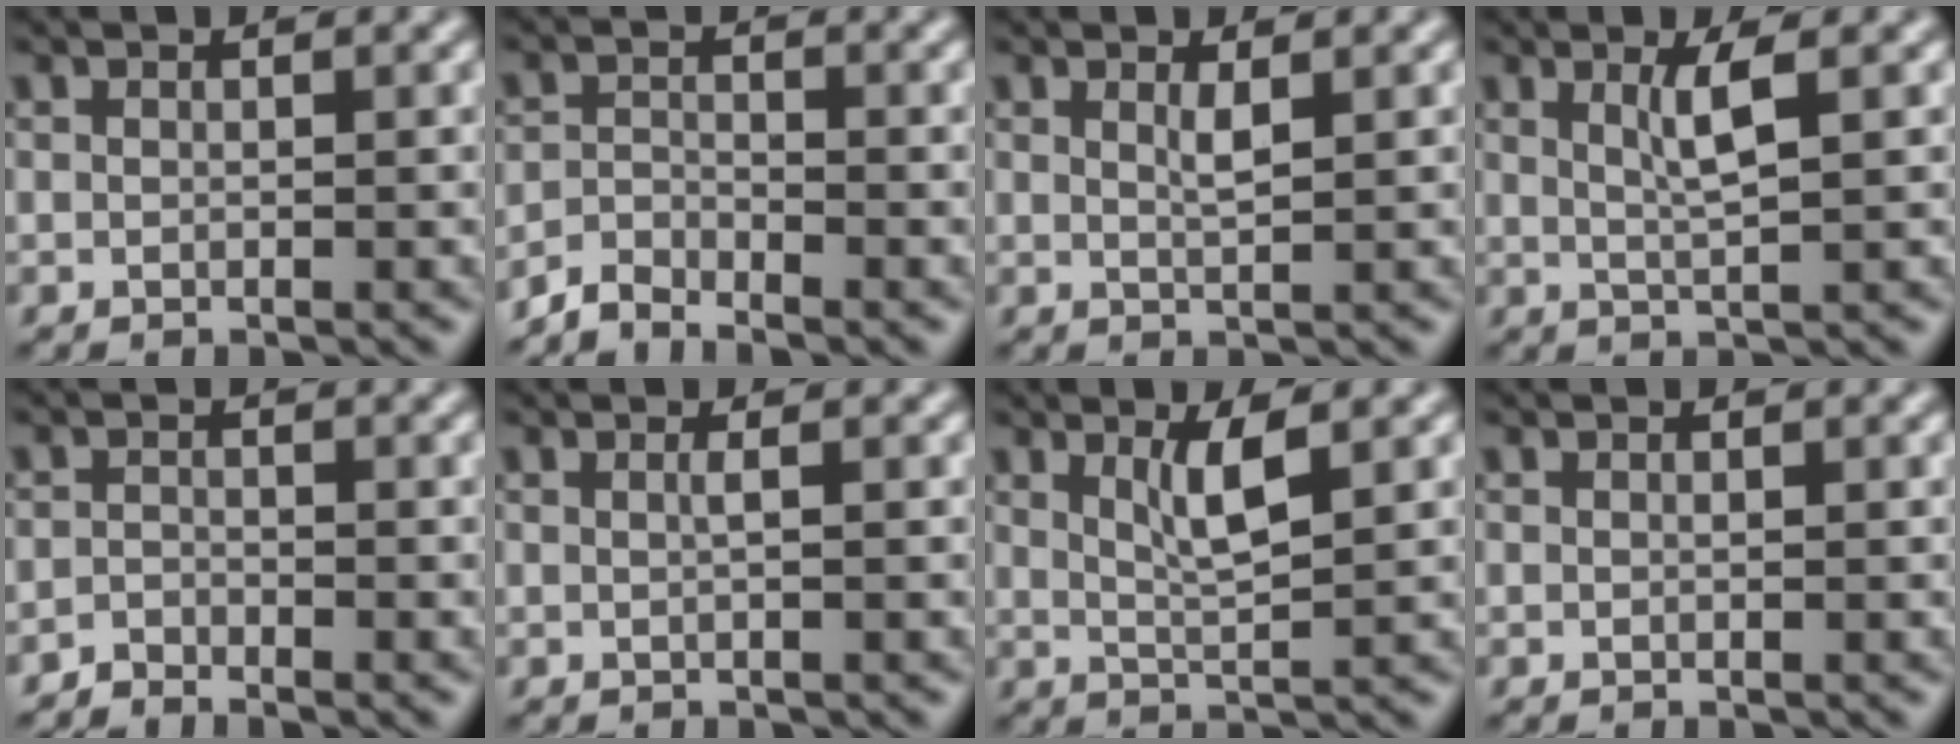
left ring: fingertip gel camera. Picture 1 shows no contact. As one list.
[{"total": 2.3, "force": [-2.3, 0.4, 0.4], "torque": [-0.009, 0.001, -0.054]}, {"total": 1.1, "force": [0.6, 0.1, 0.9], "torque": [-0.019, -0.003, 0.010]}, {"total": 2.6, "force": [0.9, 0.5, 2.4], "torque": [-0.041, -0.003, 0.016]}, {"total": 1.4, "force": [-1.4, 0.2, 0.1], "torque": [-0.001, 0.001, -0.032]}, {"total": 0.7, "force": [0.1, 0.1, 0.7], "torque": [-0.010, 0.003, -0.001]}, {"total": 2.8, "force": [1.2, 0.6, 2.4], "torque": [-0.043, -0.006, 0.025]}, {"total": 0.0}]